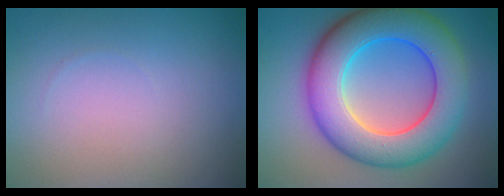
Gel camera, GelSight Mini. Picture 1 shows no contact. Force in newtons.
{"total": 10.9, "press": 10.8, "slide": 0.6}